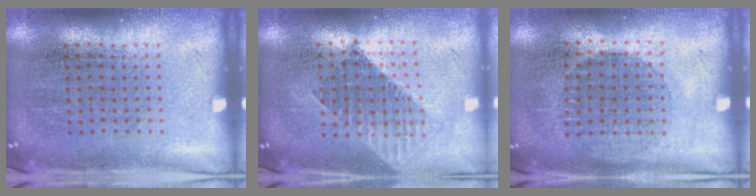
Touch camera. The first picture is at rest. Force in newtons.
{"total": 1.6, "press": 1.3, "slide": 1.0}
{"total": 0.9, "press": 0.8, "slide": 0.4}